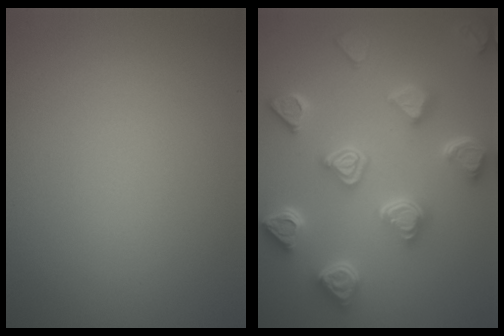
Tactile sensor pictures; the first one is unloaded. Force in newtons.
{"total": 6.9, "press": 6.1, "slide": 3.3}